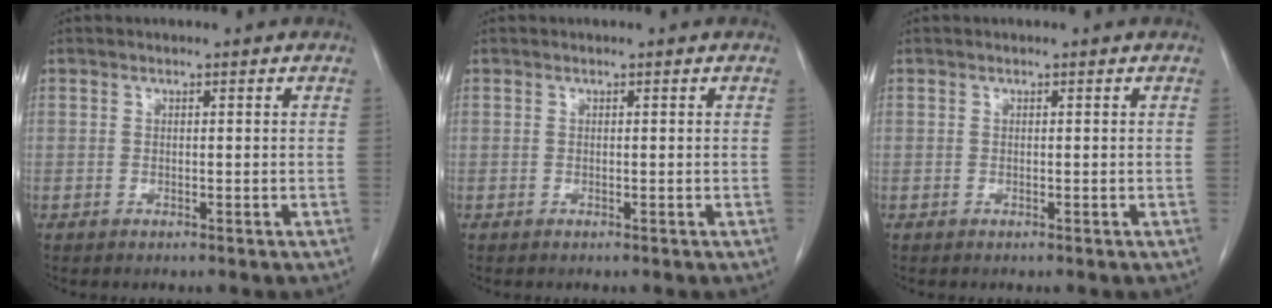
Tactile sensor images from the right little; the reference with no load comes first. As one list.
[{"total": 0.0}, {"total": 0.0}]